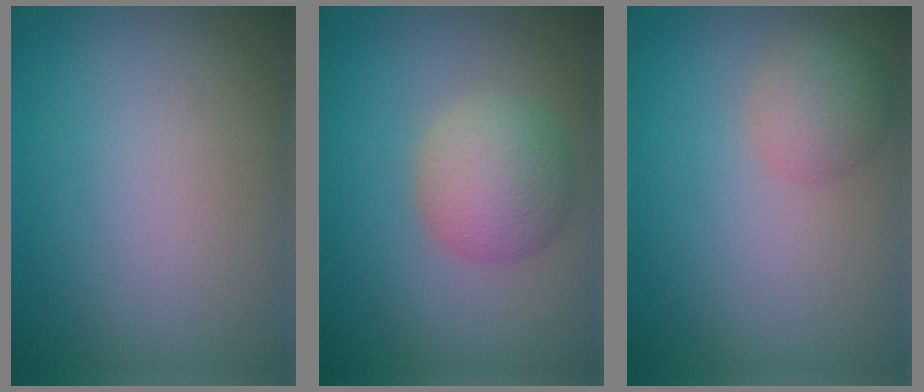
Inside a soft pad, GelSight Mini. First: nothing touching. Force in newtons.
{"total": 4.3, "press": 4.3, "slide": 0.1}
{"total": 2.6, "press": 2.6, "slide": 0.1}